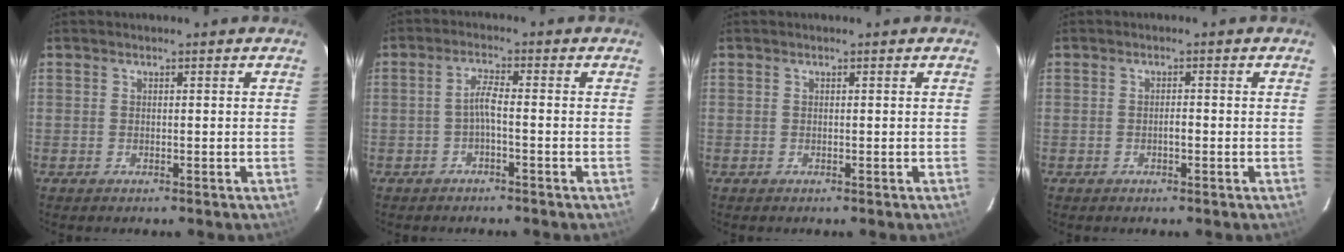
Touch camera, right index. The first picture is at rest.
{"total": 2.6, "force": [-1.1, 0.1, 2.4], "torque": [-0.051, 0.006, -0.024]}
{"total": 0.0}
{"total": 1.0, "force": [-0.5, 0.2, 0.8], "torque": [-0.014, 0.002, -0.009]}